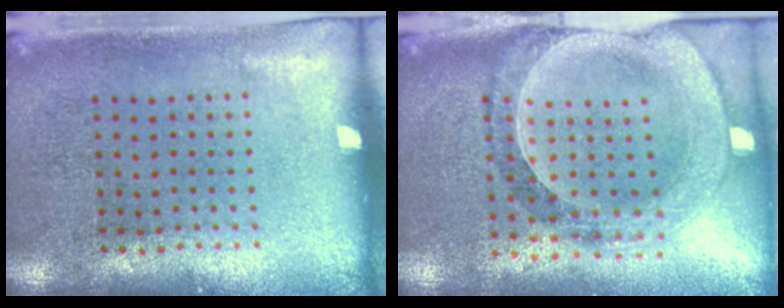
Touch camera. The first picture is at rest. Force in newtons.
{"total": 1.4, "press": 1.4, "slide": 0.2}